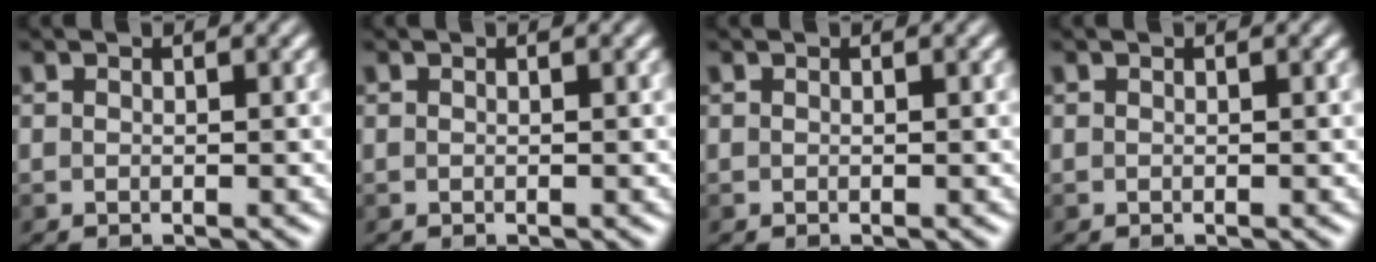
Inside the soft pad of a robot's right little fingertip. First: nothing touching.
{"total": 0.0}
{"total": 0.0}
{"total": 0.0}